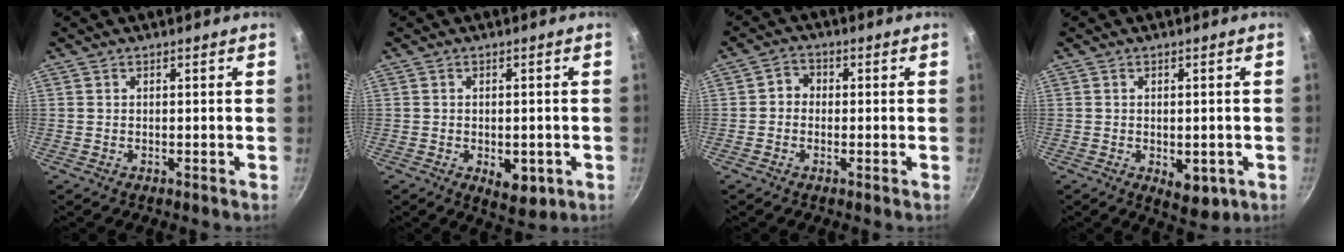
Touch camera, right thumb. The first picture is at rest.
{"total": 6.1, "force": [-1.8, 3.3, 4.8], "torque": [-0.049, -0.001, -0.016]}
{"total": 2.8, "force": [-0.5, 2.4, 1.2], "torque": [-0.008, 0.011, -0.019]}
{"total": 5.6, "force": [-1.5, 3.2, 4.4], "torque": [-0.046, -0.003, -0.012]}